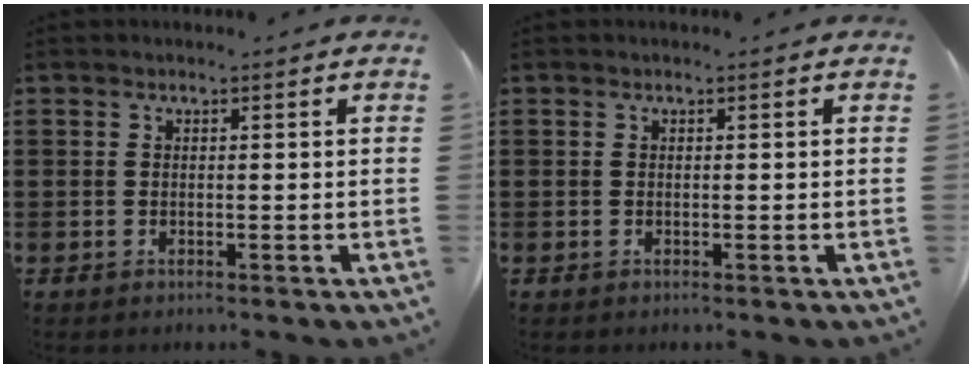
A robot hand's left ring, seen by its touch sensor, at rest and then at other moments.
{"total": 0.0}